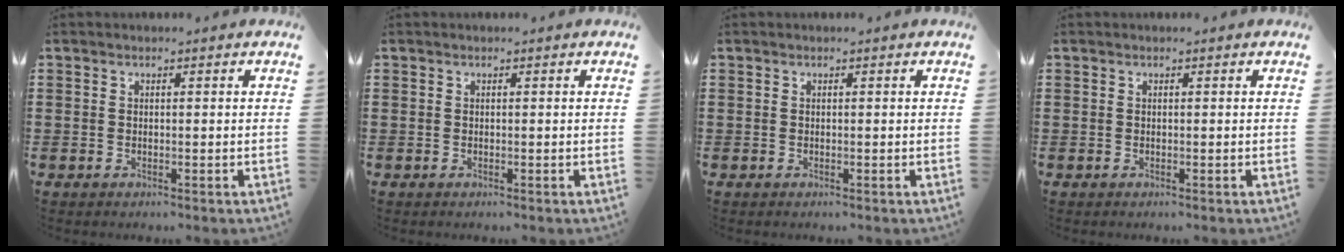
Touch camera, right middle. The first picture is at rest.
{"total": 0.0}
{"total": 0.0}
{"total": 0.0}